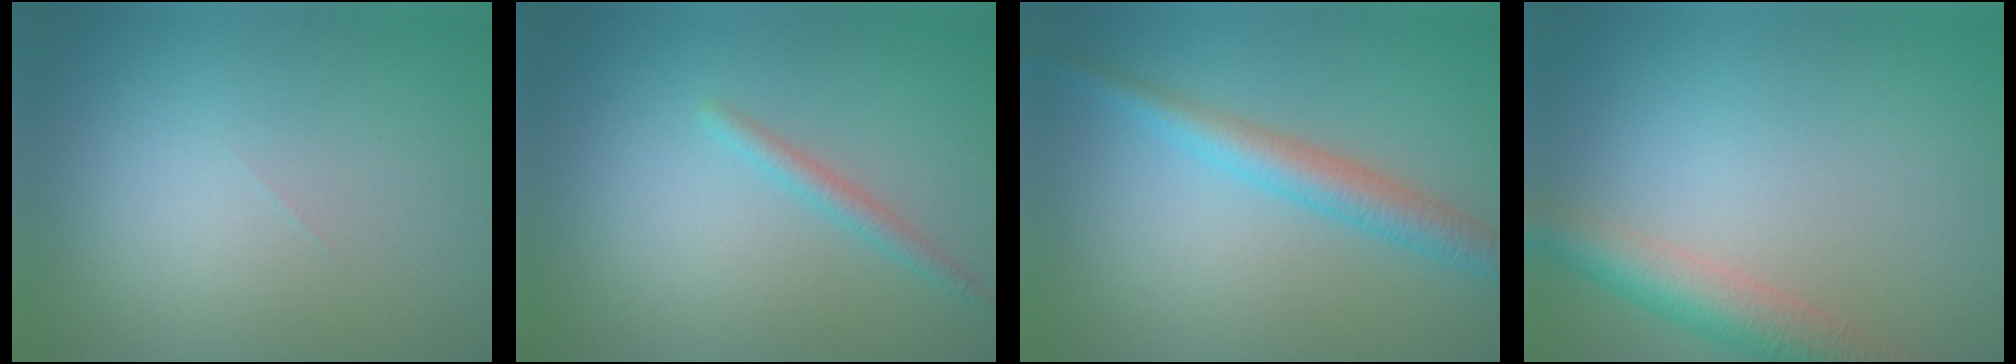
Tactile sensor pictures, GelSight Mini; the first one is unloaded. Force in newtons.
{"total": 1.5, "press": 1.5, "slide": 0.0}
{"total": 3.6, "press": 3.6, "slide": 0.2}
{"total": 5.2, "press": 5.2, "slide": 0.3}